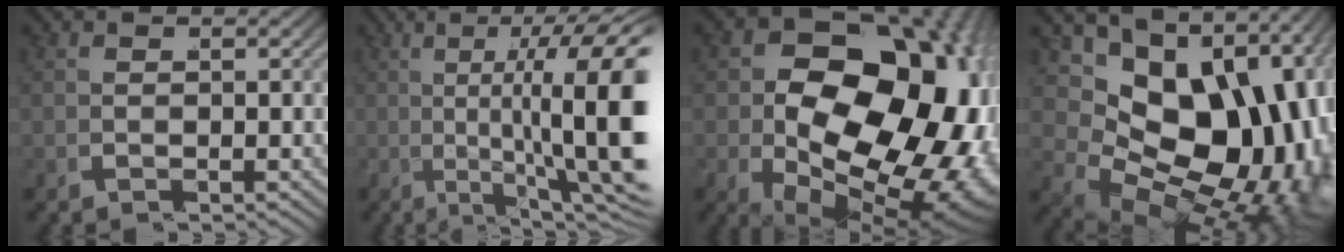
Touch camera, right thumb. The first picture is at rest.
{"total": 13.7, "force": [1.5, 6.1, 12.2], "torque": [-0.194, -0.009, 0.024]}
{"total": 28.6, "force": [-1.5, 19.0, 21.3], "torque": [-0.350, -0.075, 0.019]}
{"total": 22.3, "force": [-1.3, 14.8, 16.6], "torque": [-0.302, -0.058, 0.020]}